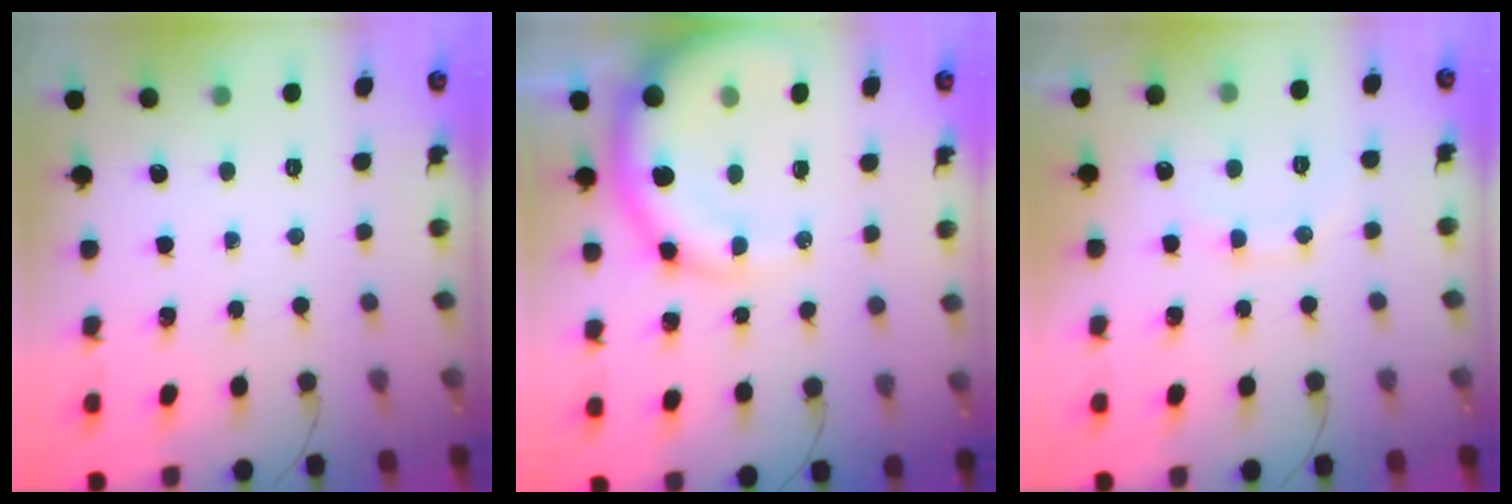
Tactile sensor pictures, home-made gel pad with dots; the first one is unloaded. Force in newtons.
{"total": 15.0, "press": 14.7, "slide": 3.2}
{"total": 8.9, "press": 8.9, "slide": 1.1}